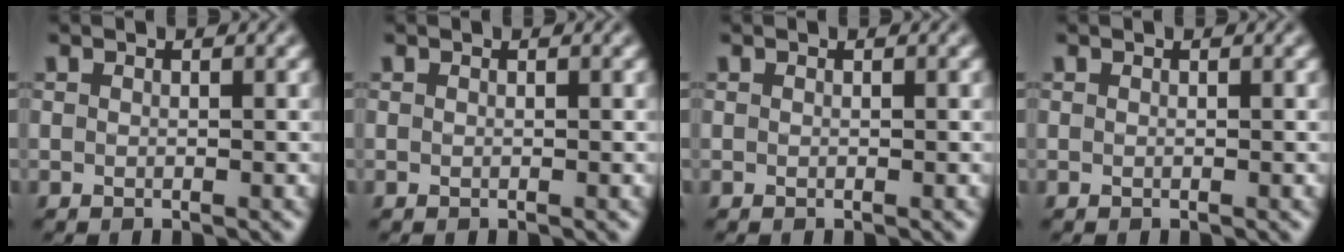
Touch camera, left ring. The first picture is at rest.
{"total": 0.0}
{"total": 0.0}
{"total": 0.0}